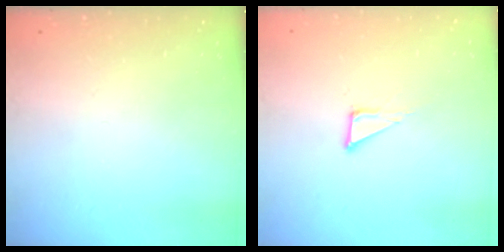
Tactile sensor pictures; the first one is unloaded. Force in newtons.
{"total": 1.9, "press": 1.9, "slide": 0.1}